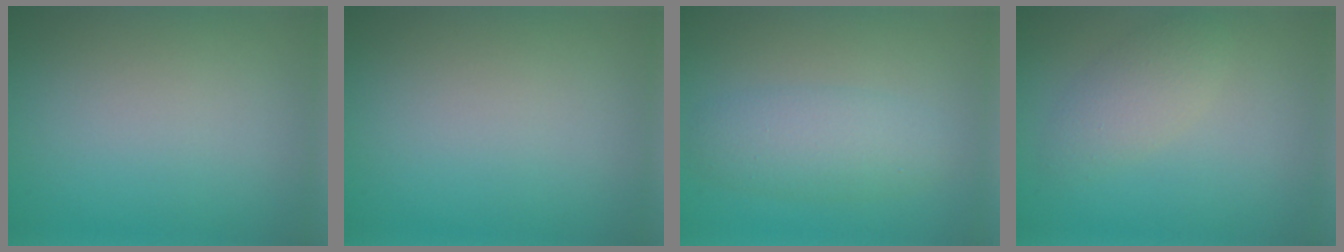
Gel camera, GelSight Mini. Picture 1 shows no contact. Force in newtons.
{"total": 0.0}
{"total": 3.7, "press": 3.7, "slide": 0.1}
{"total": 2.4, "press": 2.4, "slide": 0.1}